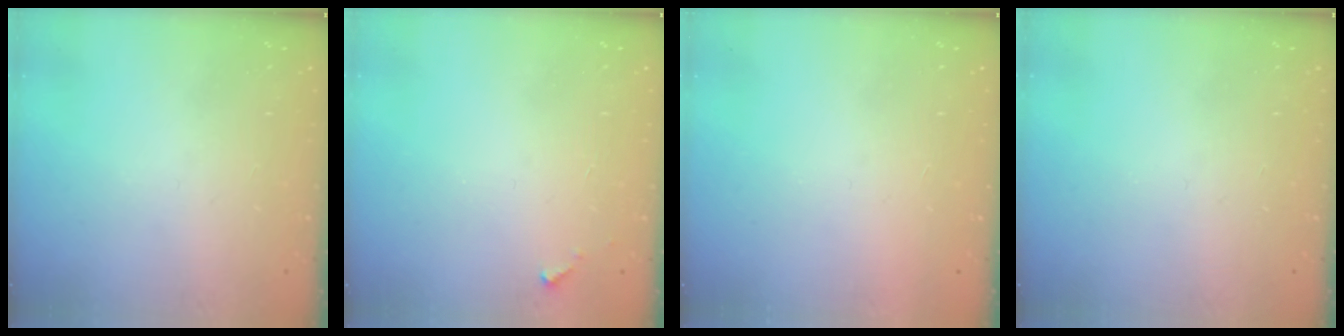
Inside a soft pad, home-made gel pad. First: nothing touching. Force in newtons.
{"total": 2.8, "press": 2.8, "slide": 0.1}
{"total": 1.5, "press": 1.5, "slide": 0.1}
{"total": 0.0}